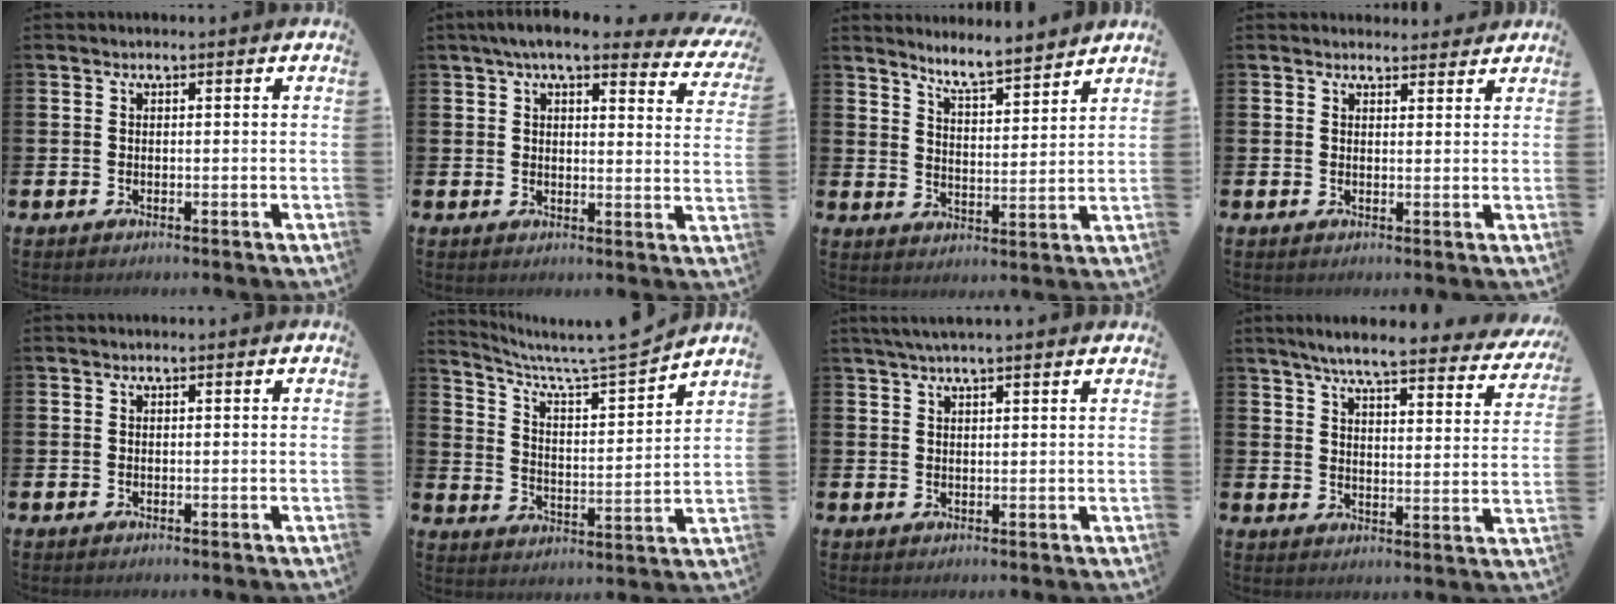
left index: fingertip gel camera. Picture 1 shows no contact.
{"total": 6.2, "force": [5.2, 1.4, 3.1], "torque": [-0.055, -0.020, 0.088]}
{"total": 6.1, "force": [5.9, 0.1, 1.2], "torque": [-0.040, -0.042, 0.104]}
{"total": 2.1, "force": [2.1, 0.6, -0.1], "torque": [0.009, -0.010, 0.036]}
{"total": 0.0}
{"total": 7.5, "force": [7.0, 0.2, 2.8], "torque": [-0.078, -0.060, 0.113]}
{"total": 2.7, "force": [2.3, 0.0, 1.4], "torque": [-0.028, -0.001, 0.042]}
{"total": 6.4, "force": [5.7, 0.5, 2.9], "torque": [-0.071, -0.037, 0.093]}